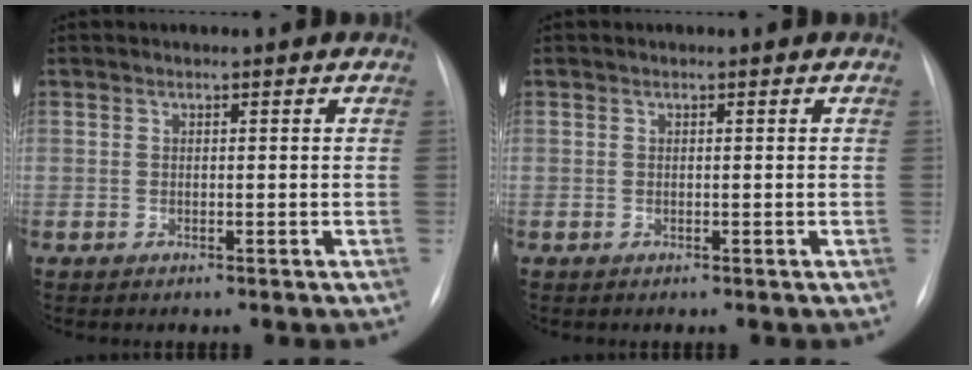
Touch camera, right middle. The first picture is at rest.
{"total": 0.0}